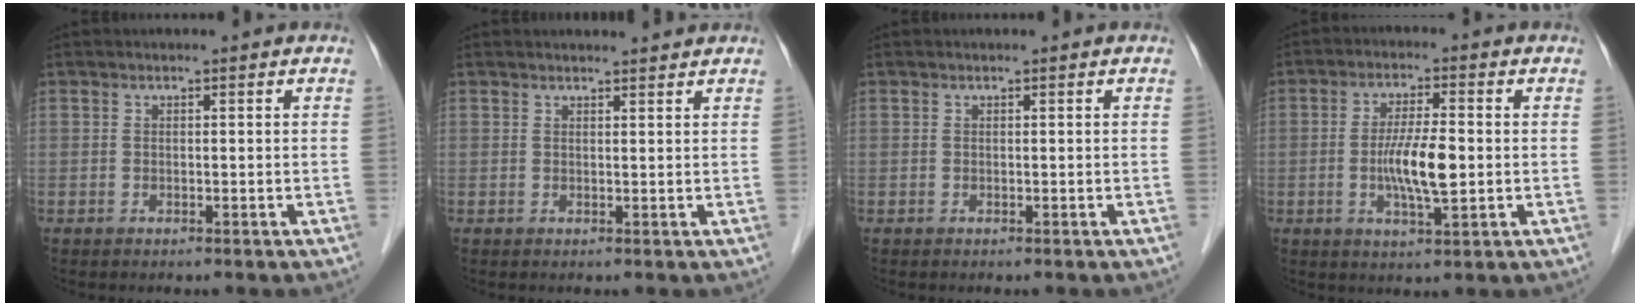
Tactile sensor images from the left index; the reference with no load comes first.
{"total": 2.6, "force": [2.5, 0.1, 0.4], "torque": [-0.010, 0.003, 0.028]}
{"total": 0.0}
{"total": 7.2, "force": [-1.1, 1.2, 7.0], "torque": [-0.137, -0.010, -0.022]}